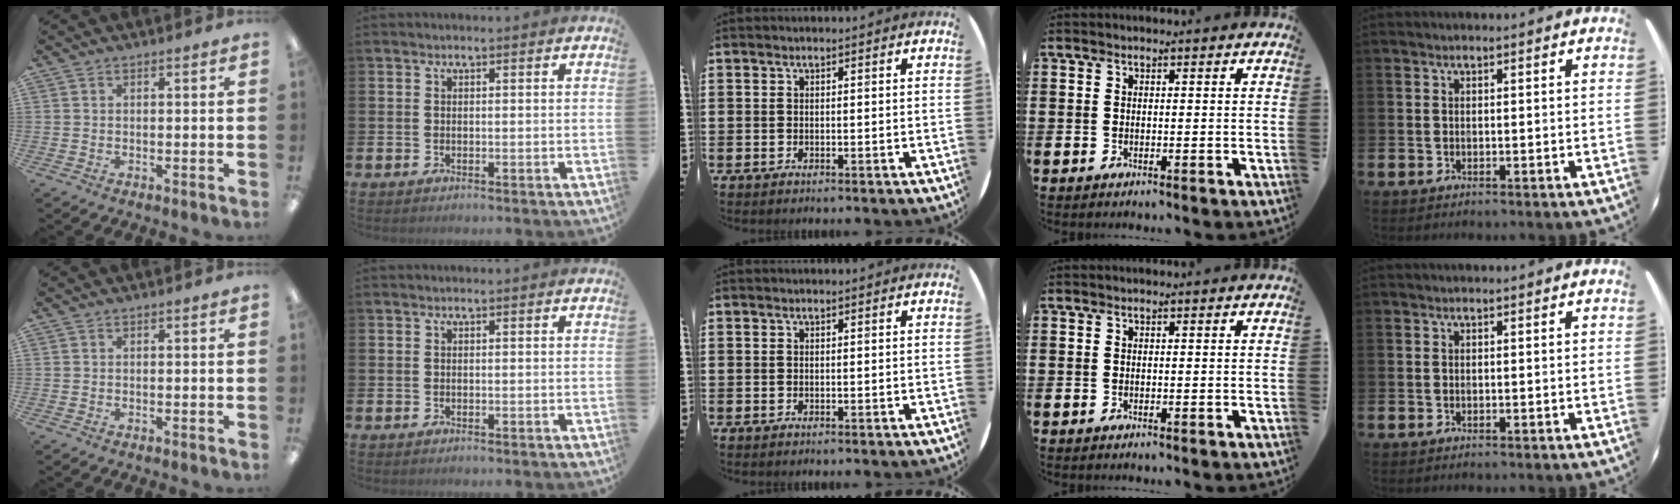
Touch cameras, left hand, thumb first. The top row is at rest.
{}